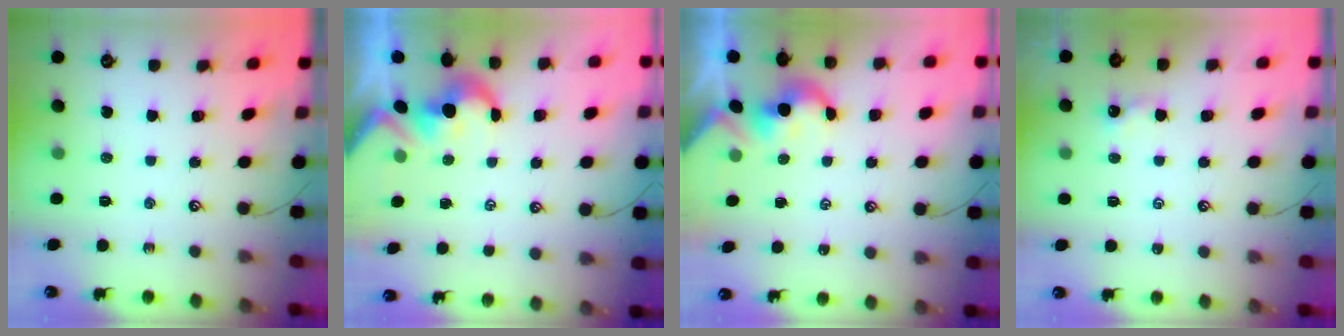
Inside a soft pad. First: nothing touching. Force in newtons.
{"total": 2.1, "press": 1.9, "slide": 0.8}
{"total": 2.2, "press": 2.2, "slide": 0.3}
{"total": 0.7, "press": 0.7, "slide": 0.2}